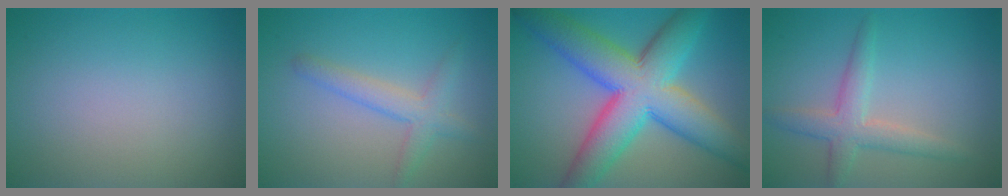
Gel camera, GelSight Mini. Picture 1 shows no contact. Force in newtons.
{"total": 2.8, "press": 2.8, "slide": 0.1}
{"total": 11.7, "press": 11.7, "slide": 0.2}
{"total": 3.2, "press": 3.2, "slide": 0.2}